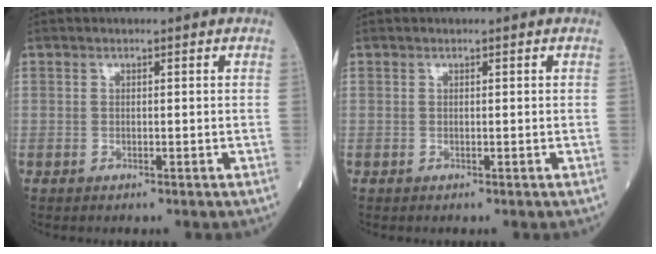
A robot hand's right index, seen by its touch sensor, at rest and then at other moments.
{"total": 0.0}